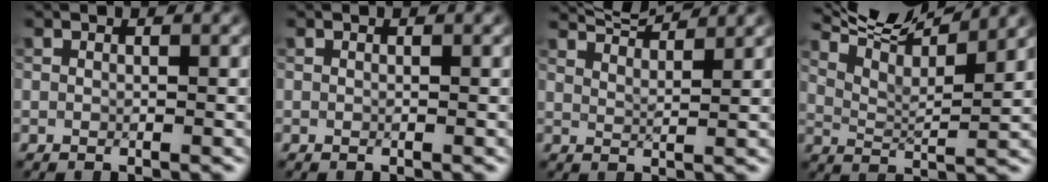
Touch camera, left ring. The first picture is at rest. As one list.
[{"total": 0.0}, {"total": 4.7, "force": [4.4, 0.5, 1.6], "torque": [-0.021, 0.007, 0.062]}, {"total": 9.4, "force": [8.0, 1.6, 4.6], "torque": [-0.082, 0.007, 0.106]}]